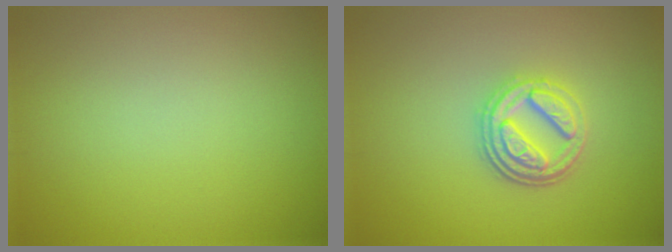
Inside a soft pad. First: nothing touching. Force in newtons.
{"total": 4.0, "press": 3.3, "slide": 2.3}